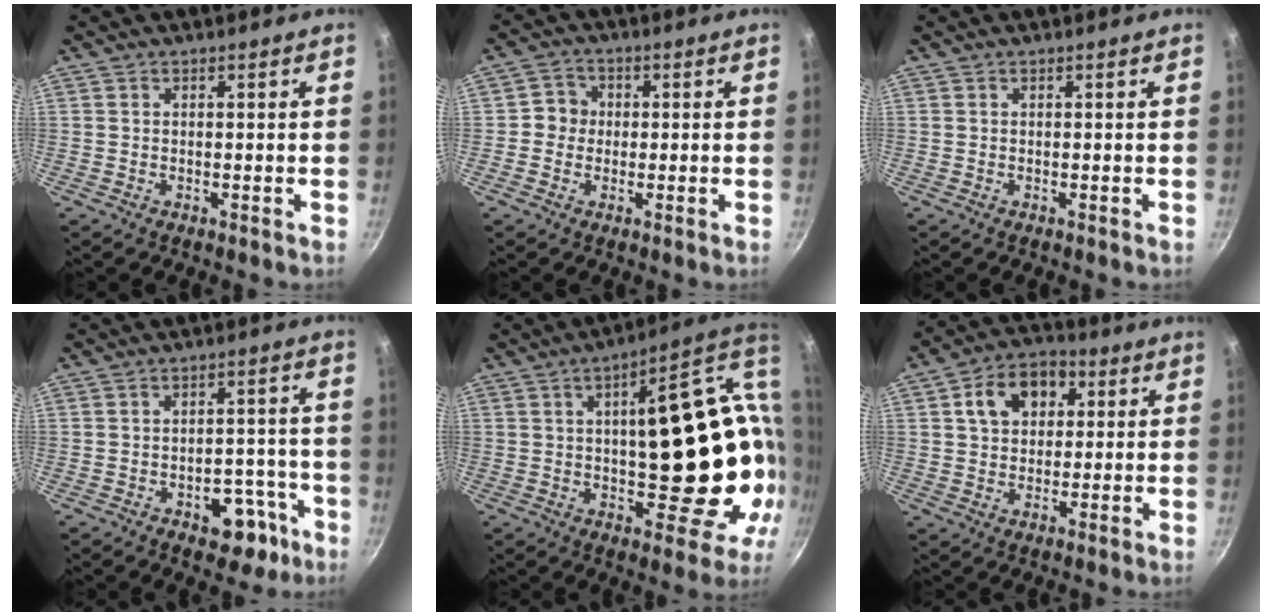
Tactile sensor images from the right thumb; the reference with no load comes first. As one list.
[{"total": 4.0, "force": [-0.2, 3.9, 1.2], "torque": [0.008, 0.009, -0.014]}, {"total": 0.0}, {"total": 9.1, "force": [-4.6, 5.6, 5.4], "torque": [-0.028, 0.046, -0.050]}, {"total": 25.4, "force": [2.8, 11.4, 22.5], "torque": [-0.266, 0.001, 0.055]}, {"total": 10.7, "force": [3.0, 7.9, 6.5], "torque": [-0.073, 0.016, 0.037]}]